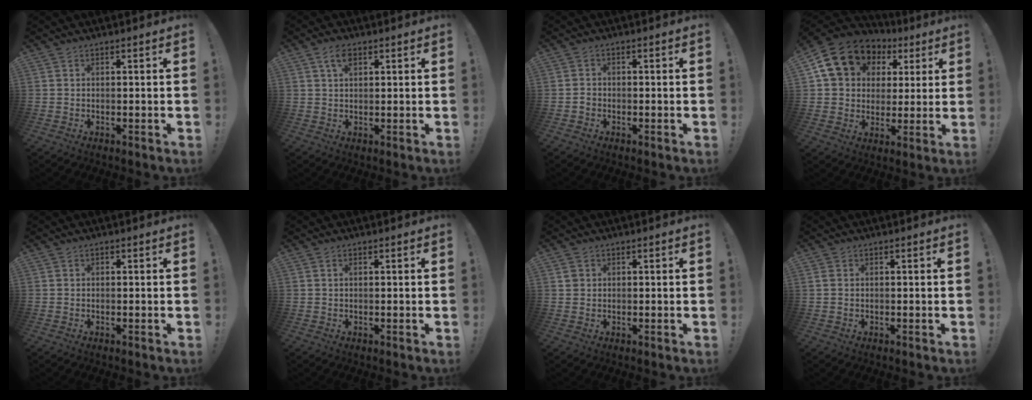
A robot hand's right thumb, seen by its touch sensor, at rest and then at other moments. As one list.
[{"total": 4.5, "force": [2.2, 2.2, 3.2], "torque": [-0.060, 0.000, 0.038]}, {"total": 1.5, "force": [-0.8, 1.1, 0.6], "torque": [-0.012, 0.009, -0.015]}, {"total": 15.8, "force": [6.8, 12.5, 7.1], "torque": [-0.112, -0.027, 0.141]}, {"total": 0.5, "force": [-0.4, 0.3, 0.3], "torque": [-0.009, 0.005, -0.006]}, {"total": 0.8, "force": [0.2, 0.4, 0.6], "torque": [-0.022, 0.006, 0.006]}, {"total": 1.8, "force": [0.9, 1.5, 0.4], "torque": [-0.004, 0.003, 0.016]}, {"total": 0.9, "force": [0.1, 0.7, 0.6], "torque": [-0.014, 0.005, 0.002]}]